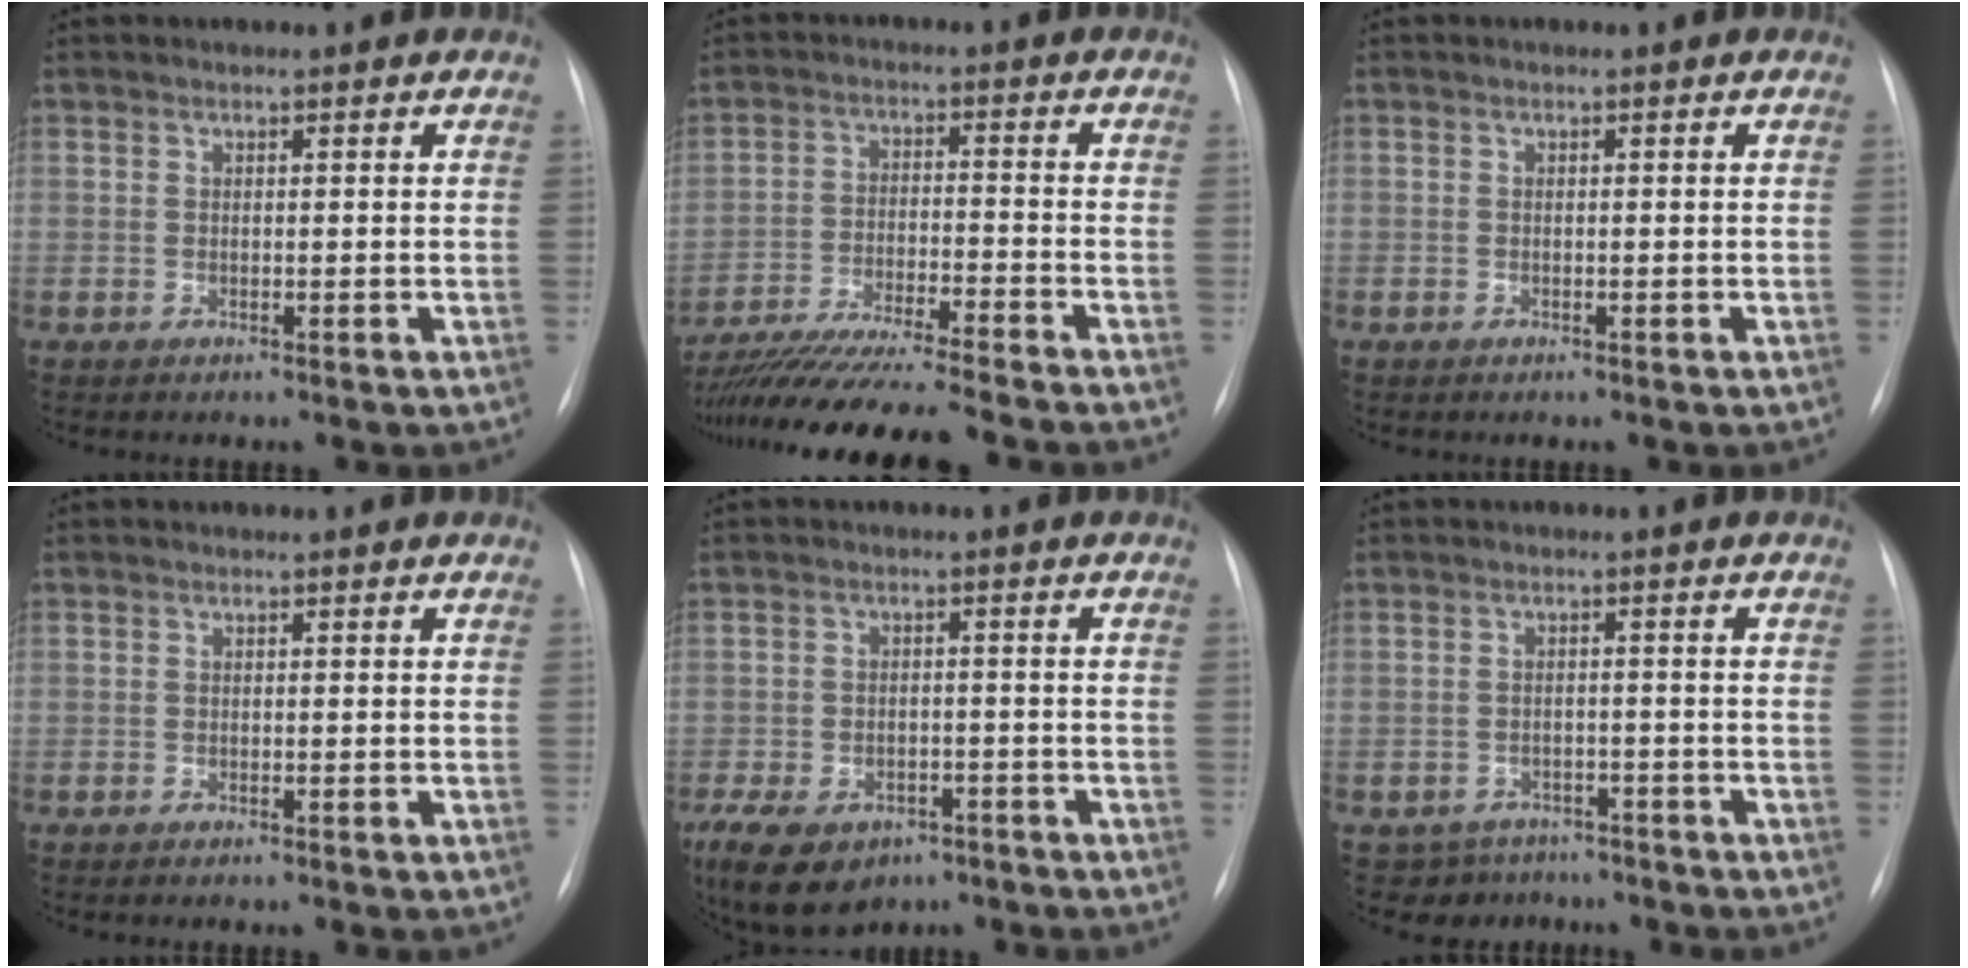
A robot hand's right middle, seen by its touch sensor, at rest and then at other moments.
{"total": 17.0, "force": [-15.1, -0.4, 7.7], "torque": [-0.131, -0.031, -0.245]}
{"total": 0.0}
{"total": 0.0}
{"total": 17.2, "force": [-9.7, 11.6, 8.2], "torque": [-0.238, -0.015, -0.136]}
{"total": 5.0, "force": [-3.9, 3.2, -0.2], "torque": [0.008, 0.016, -0.052]}